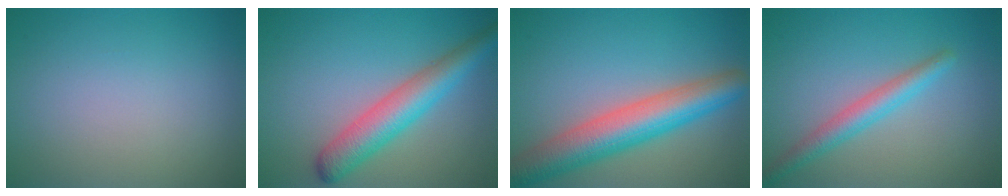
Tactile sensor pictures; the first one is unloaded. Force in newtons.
{"total": 5.4, "press": 5.4, "slide": 0.1}
{"total": 7.8, "press": 7.8, "slide": 0.3}
{"total": 2.9, "press": 2.9, "slide": 0.1}